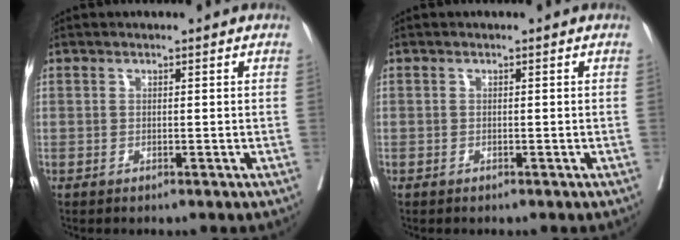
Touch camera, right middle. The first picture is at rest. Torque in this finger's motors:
{"motor_torque": [1.07, -1.07, 0.02, -0.21]}